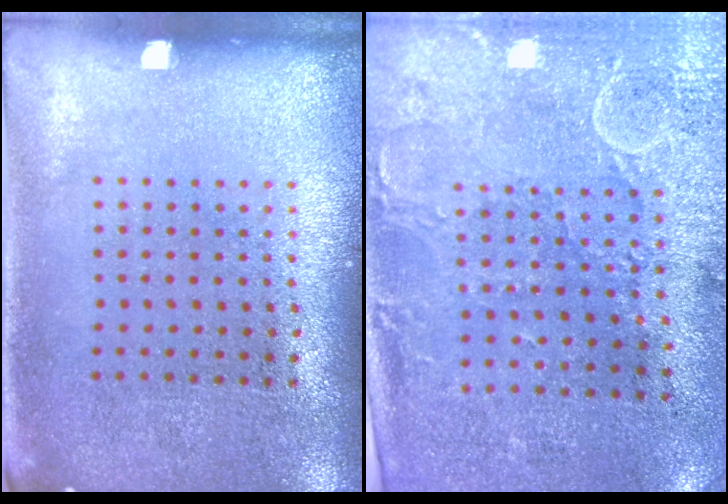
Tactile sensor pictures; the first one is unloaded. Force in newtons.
{"total": 2.9, "press": 2.4, "slide": 1.7}